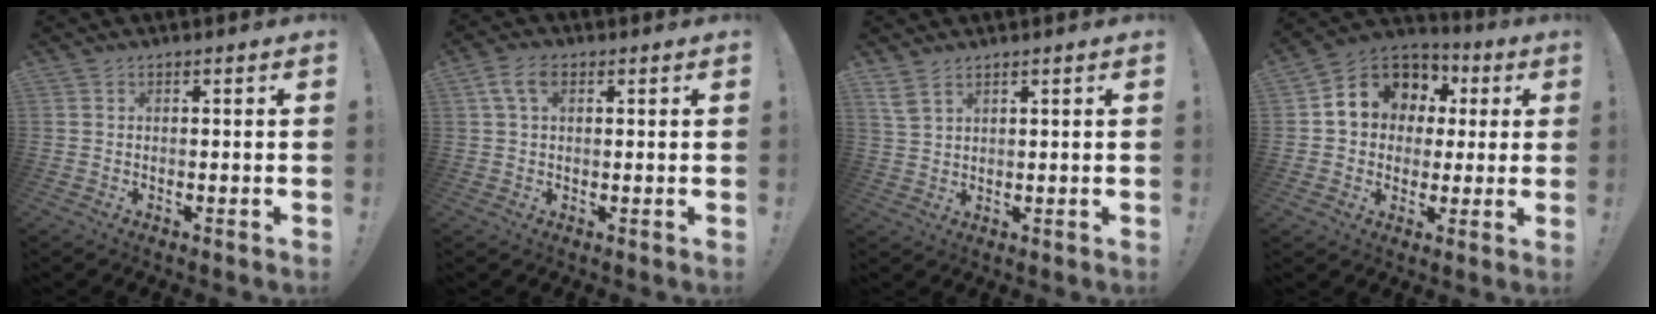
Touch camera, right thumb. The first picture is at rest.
{"total": 5.8, "force": [2.2, 3.3, 4.2], "torque": [-0.079, 0.005, 0.042]}
{"total": 4.4, "force": [3.2, 1.8, 2.4], "torque": [-0.047, -0.013, 0.063]}
{"total": 12.6, "force": [4.2, 10.5, 5.4], "torque": [-0.081, -0.017, 0.083]}